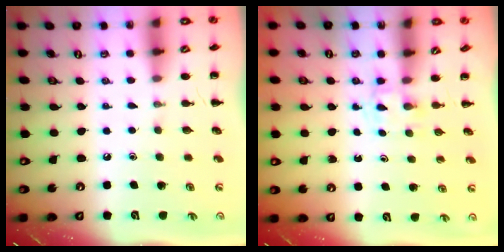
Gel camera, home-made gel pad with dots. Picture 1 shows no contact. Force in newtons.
{"total": 2.2, "press": 1.9, "slide": 1.1}